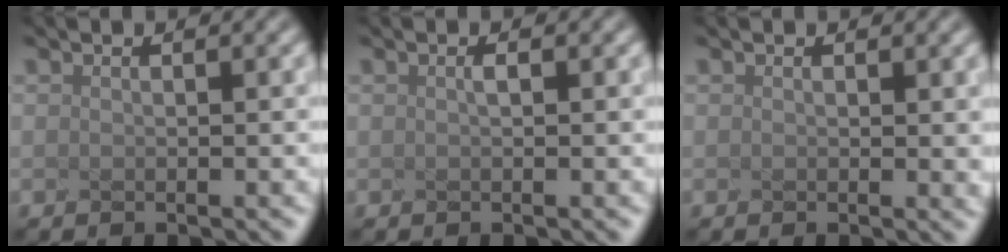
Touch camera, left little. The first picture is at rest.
{"total": 0.7, "force": [-0.6, -0.4, 0.0], "torque": [-0.009, -0.009, 0.009]}
{"total": 0.7, "force": [0.3, -0.1, 0.6], "torque": [-0.009, -0.003, 0.014]}